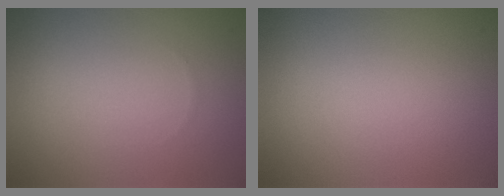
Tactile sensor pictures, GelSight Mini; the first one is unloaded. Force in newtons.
{"total": 0.0}